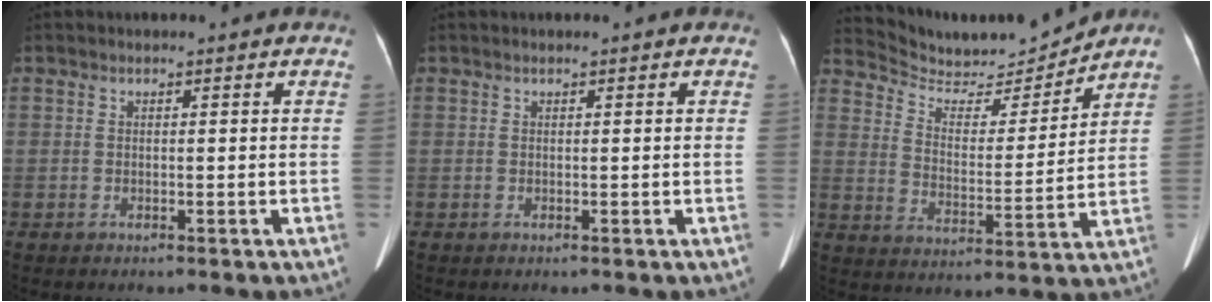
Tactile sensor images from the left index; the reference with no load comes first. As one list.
[{"total": 0.0}, {"total": 11.1, "force": [10.9, 1.8, 0.7], "torque": [-0.018, -0.009, 0.186]}]